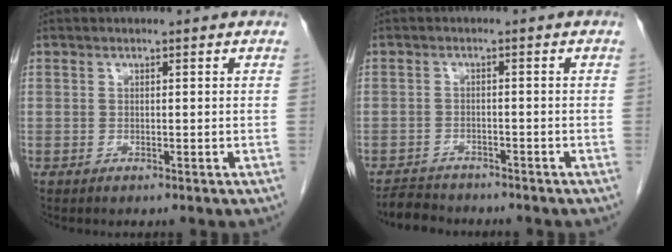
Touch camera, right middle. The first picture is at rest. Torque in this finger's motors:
{"motor_torque": [0.03, -0.02, 0.00, 0.00]}